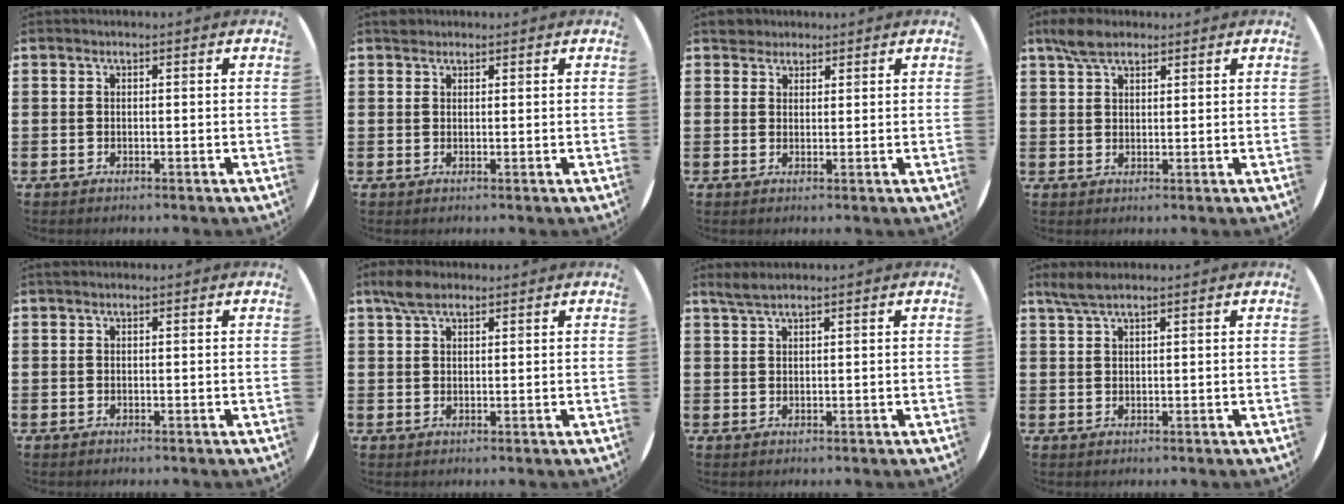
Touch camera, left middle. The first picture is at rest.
{"total": 1.0, "force": [0.9, 0.5, 0.0], "torque": [0.006, 0.000, 0.016]}
{"total": 2.4, "force": [2.2, 1.0, 0.0], "torque": [0.003, 0.002, 0.042]}
{"total": 4.0, "force": [3.1, 1.7, 1.9], "torque": [-0.035, 0.003, 0.057]}
{"total": 0.0}
{"total": 3.4, "force": [2.6, 1.5, 1.7], "torque": [-0.030, 0.004, 0.046]}
{"total": 1.8, "force": [1.6, 0.1, 0.9], "torque": [-0.020, 0.002, 0.029]}
{"total": 2.6, "force": [2.1, 0.4, 1.5], "torque": [-0.032, 0.003, 0.037]}